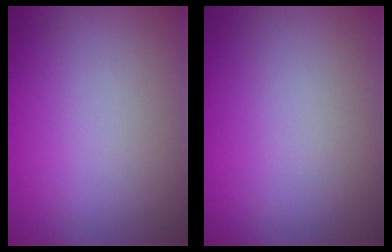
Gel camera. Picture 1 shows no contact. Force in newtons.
{"total": 0.0}